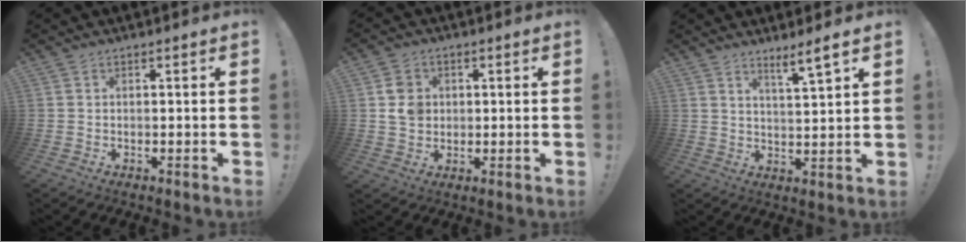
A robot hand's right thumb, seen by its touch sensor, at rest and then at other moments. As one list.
[{"total": 7.2, "force": [1.2, 6.4, 3.0], "torque": [-0.053, 0.008, 0.026]}, {"total": 5.8, "force": [4.3, -0.3, 3.9], "torque": [-0.051, -0.032, 0.066]}]